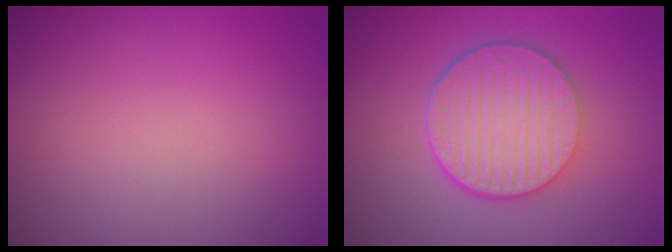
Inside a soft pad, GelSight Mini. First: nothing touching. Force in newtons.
{"total": 6.5, "press": 4.7, "slide": 4.4}